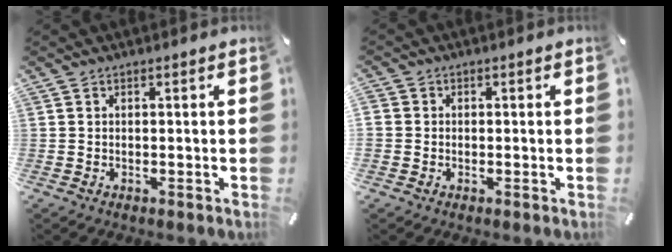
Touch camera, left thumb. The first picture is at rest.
{"total": 2.0, "force": [-0.3, 1.9, 0.1], "torque": [0.001, 0.007, -0.009]}